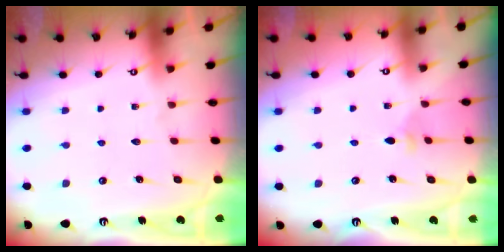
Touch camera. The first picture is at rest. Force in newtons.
{"total": 2.5, "press": 2.4, "slide": 0.6}